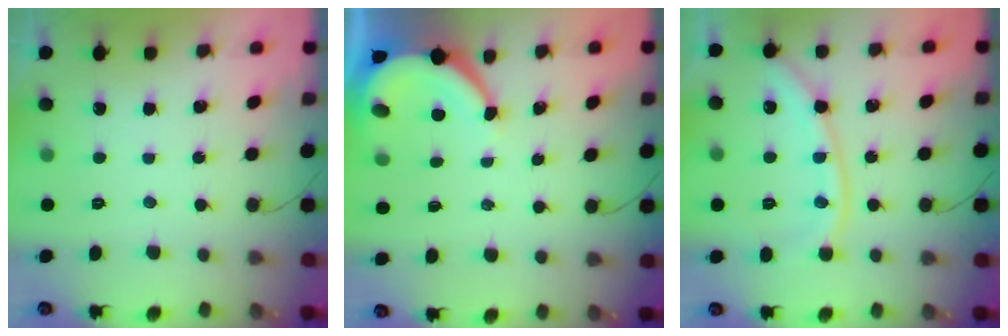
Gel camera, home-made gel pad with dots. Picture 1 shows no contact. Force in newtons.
{"total": 6.4, "press": 6.3, "slide": 0.7}
{"total": 11.3, "press": 11.2, "slide": 1.5}